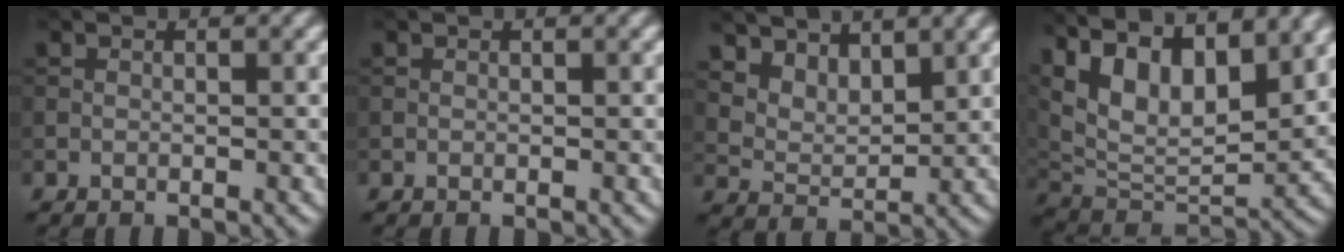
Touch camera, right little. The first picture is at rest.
{"total": 0.0}
{"total": 5.3, "force": [4.2, 2.4, 2.2], "torque": [-0.059, -0.011, 0.085]}
{"total": 13.9, "force": [7.2, 6.5, 10.0], "torque": [-0.190, 0.026, 0.114]}